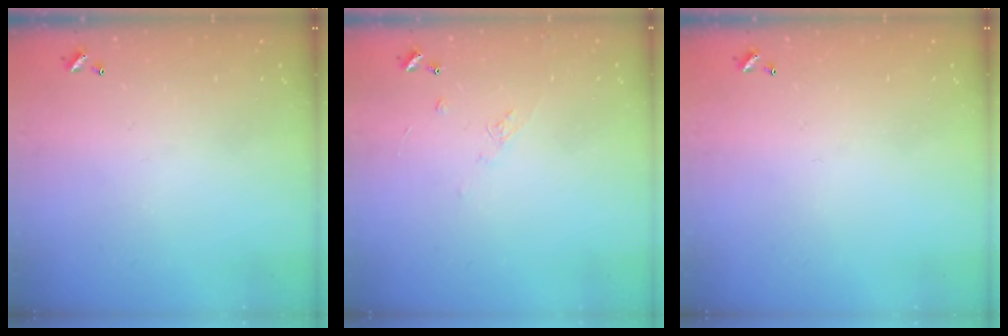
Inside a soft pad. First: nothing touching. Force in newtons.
{"total": 6.5, "press": 6.4, "slide": 0.9}
{"total": 0.0}